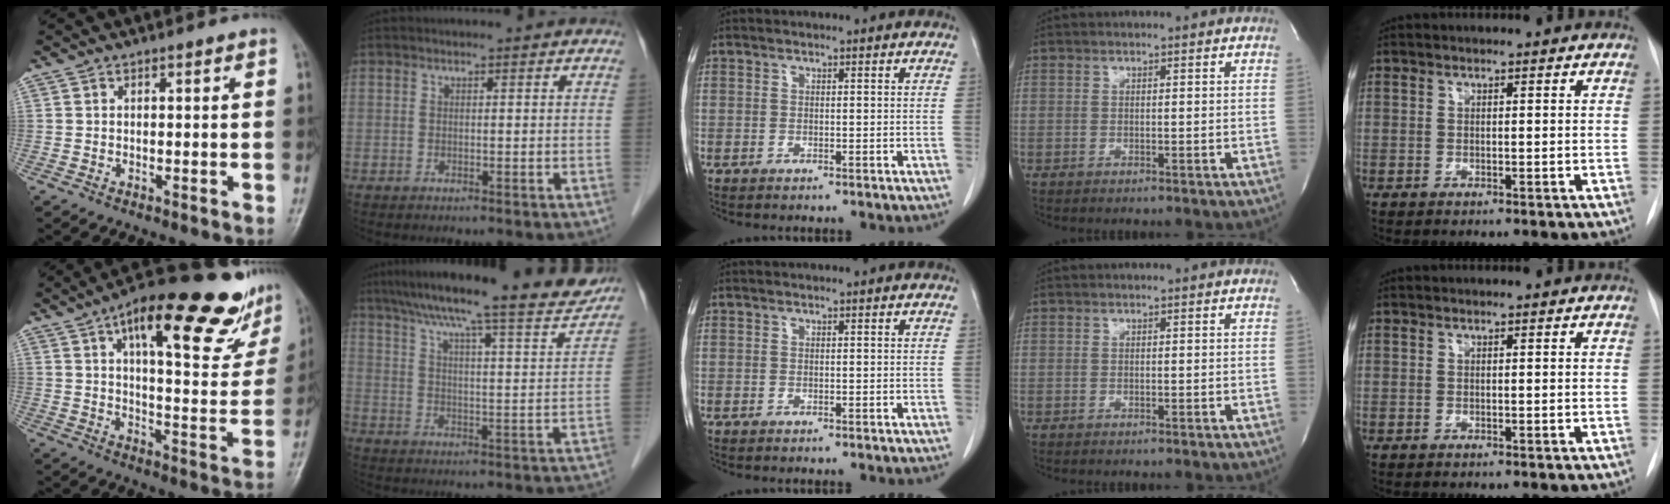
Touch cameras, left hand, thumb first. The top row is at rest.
{"thumb": {"total": 24.0, "force": [14.4, 7.7, 17.5], "torque": [-0.209, -0.032, 0.202]}, "index": {"total": 20.9, "force": [18.2, 1.6, 10.1], "torque": [-0.158, -0.014, 0.247]}}